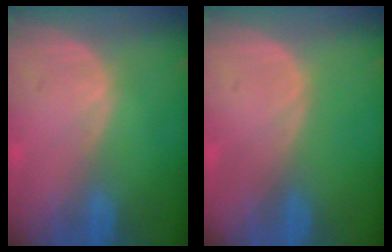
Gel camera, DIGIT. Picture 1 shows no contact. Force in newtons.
{"total": 0.0}